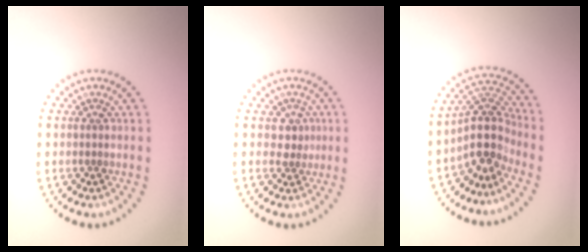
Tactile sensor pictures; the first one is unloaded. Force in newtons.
{"total": 1.5, "press": 1.3, "slide": 0.8}
{"total": 4.4, "press": 3.4, "slide": 2.8}